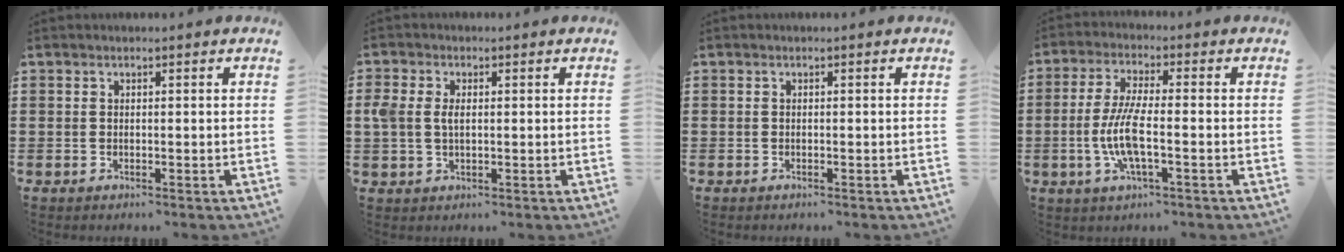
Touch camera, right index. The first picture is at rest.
{"total": 3.2, "force": [0.3, 2.1, 2.5], "torque": [-0.067, 0.004, -0.001]}
{"total": 0.0}
{"total": 7.4, "force": [-1.9, 1.7, 6.9], "torque": [-0.153, -0.014, -0.041]}